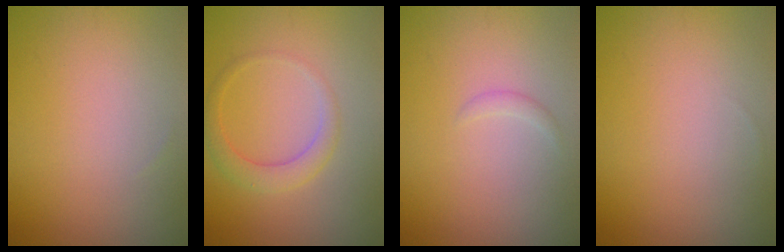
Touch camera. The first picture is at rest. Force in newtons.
{"total": 2.4, "press": 2.4, "slide": 0.1}
{"total": 0.7, "press": 0.7, "slide": 0.0}
{"total": 0.0}